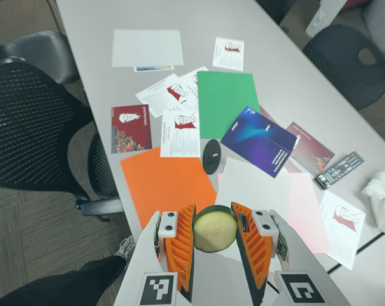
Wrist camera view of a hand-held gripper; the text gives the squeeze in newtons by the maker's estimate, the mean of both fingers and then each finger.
{"total": 15.5, "left": 16.9, "right": 14.1}